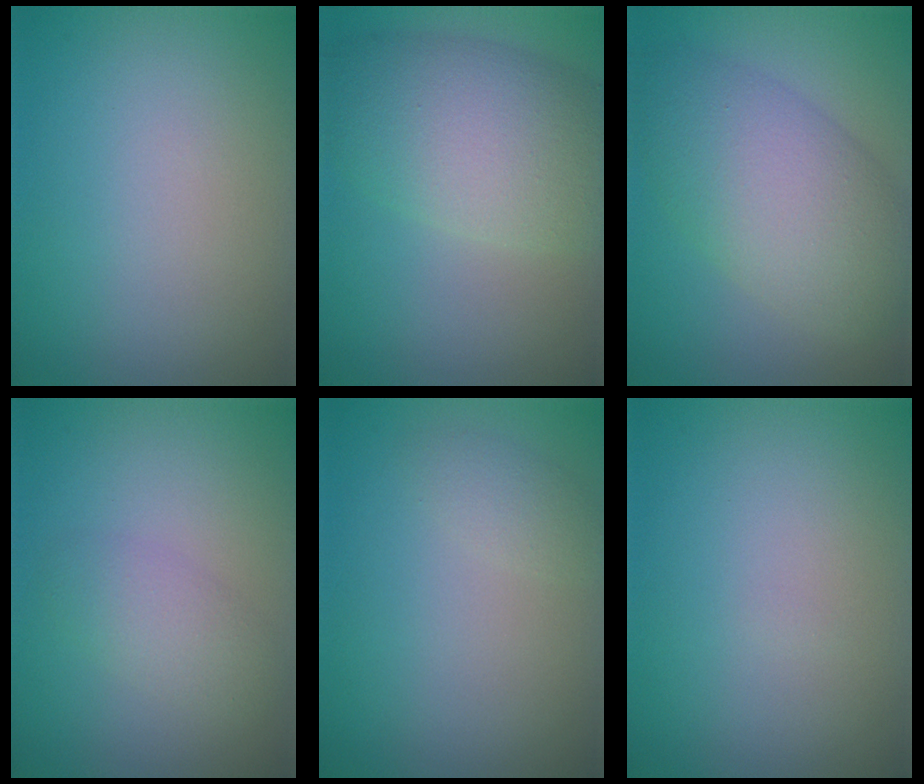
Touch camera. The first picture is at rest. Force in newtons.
{"total": 8.5, "press": 8.5, "slide": 0.3}
{"total": 8.2, "press": 8.2, "slide": 0.4}
{"total": 2.2, "press": 2.2, "slide": 0.0}
{"total": 1.2, "press": 1.2, "slide": 0.1}
{"total": 0.0}